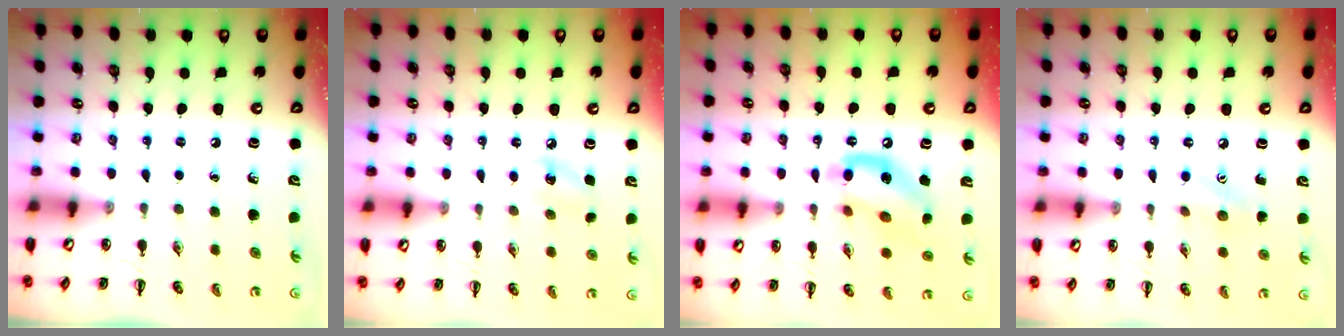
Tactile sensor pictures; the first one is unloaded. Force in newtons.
{"total": 7.4, "press": 7.1, "slide": 2.1}
{"total": 14.4, "press": 14.3, "slide": 1.5}
{"total": 7.6, "press": 7.4, "slide": 1.8}